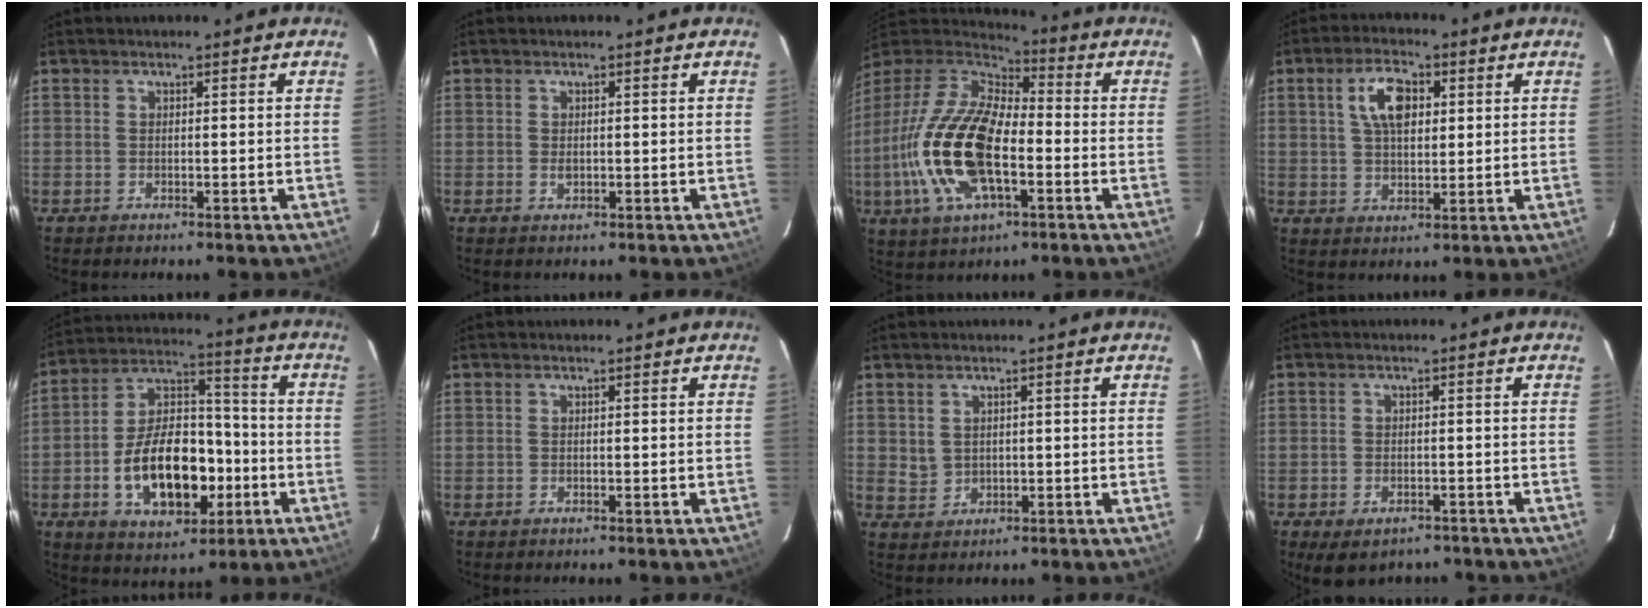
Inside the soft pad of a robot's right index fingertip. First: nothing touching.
{"total": 1.1, "force": [-0.1, 0.9, 0.7], "torque": [-0.012, 0.001, -0.001]}
{"total": 22.1, "force": [-5.0, 10.1, 19.0], "torque": [-0.406, -0.018, -0.096]}
{"total": 7.9, "force": [2.5, 4.1, 6.3], "torque": [-0.118, 0.014, 0.047]}
{"total": 18.0, "force": [-5.2, 10.3, 13.8], "torque": [-0.260, 0.025, -0.072]}
{"total": 0.0}
{"total": 2.6, "force": [1.1, 2.2, 0.8], "torque": [-0.014, 0.004, 0.031]}
{"total": 6.7, "force": [-4.6, 3.7, 3.2], "torque": [-0.060, -0.016, -0.056]}